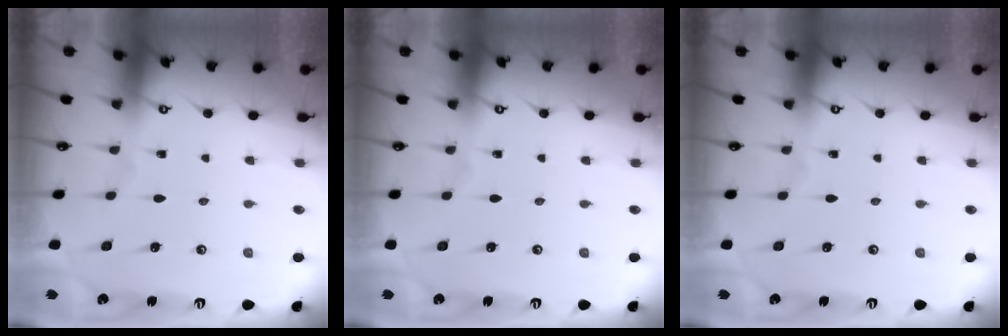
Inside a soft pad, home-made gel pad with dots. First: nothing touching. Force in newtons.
{"total": 0.0}
{"total": 0.0}